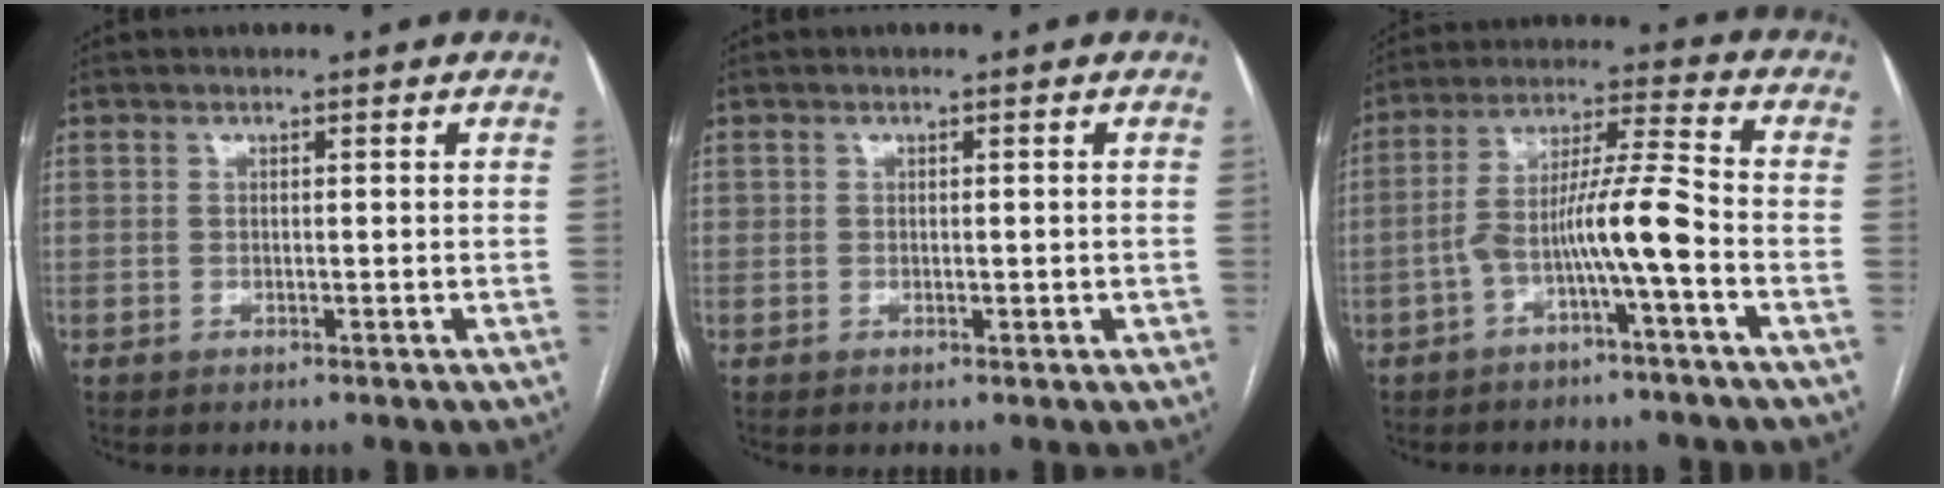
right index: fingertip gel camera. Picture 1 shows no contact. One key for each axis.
{"total": 1.2, "fx": -0.1, "fy": 0.9, "fz": 0.8, "tx": -0.011, "ty": 0.006, "tz": 0.003}
{"total": 9.1, "fx": -3.4, "fy": -0.2, "fz": 8.4, "tx": -0.155, "ty": 0.028, "tz": -0.061}